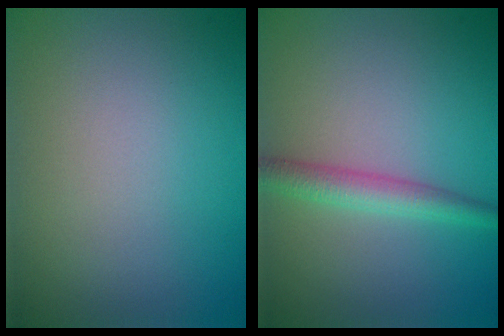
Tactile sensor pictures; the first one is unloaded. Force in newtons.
{"total": 2.7, "press": 2.7, "slide": 0.1}